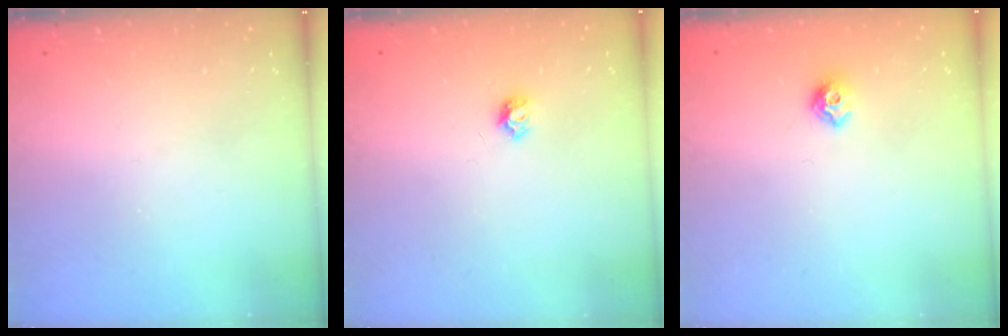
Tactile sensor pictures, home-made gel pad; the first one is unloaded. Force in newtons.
{"total": 5.3, "press": 5.2, "slide": 0.4}
{"total": 7.3, "press": 7.2, "slide": 0.9}